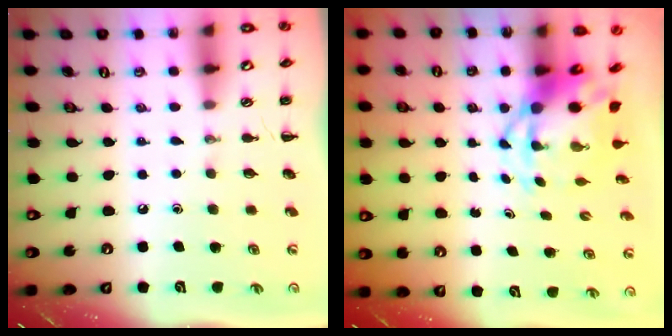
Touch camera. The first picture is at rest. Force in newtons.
{"total": 5.0, "press": 4.8, "slide": 1.6}